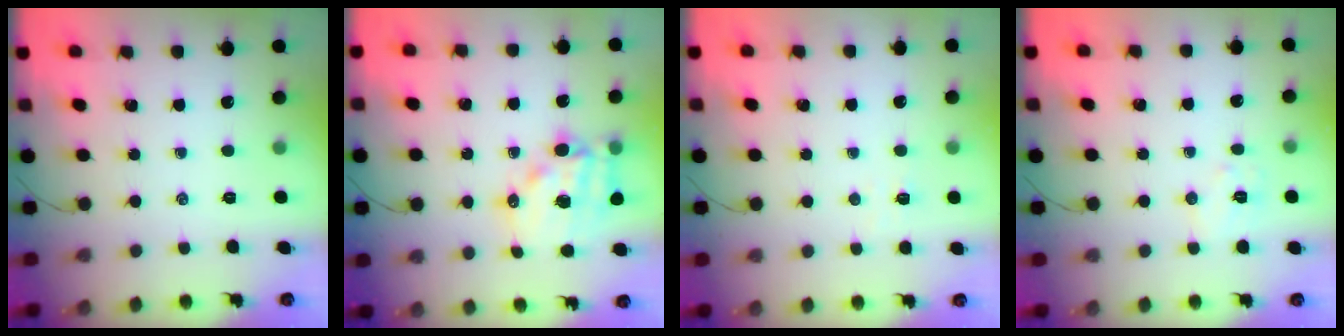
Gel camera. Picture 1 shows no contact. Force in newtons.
{"total": 14.4, "press": 14.0, "slide": 3.2}
{"total": 3.1, "press": 2.9, "slide": 0.9}
{"total": 6.0, "press": 6.0, "slide": 0.7}